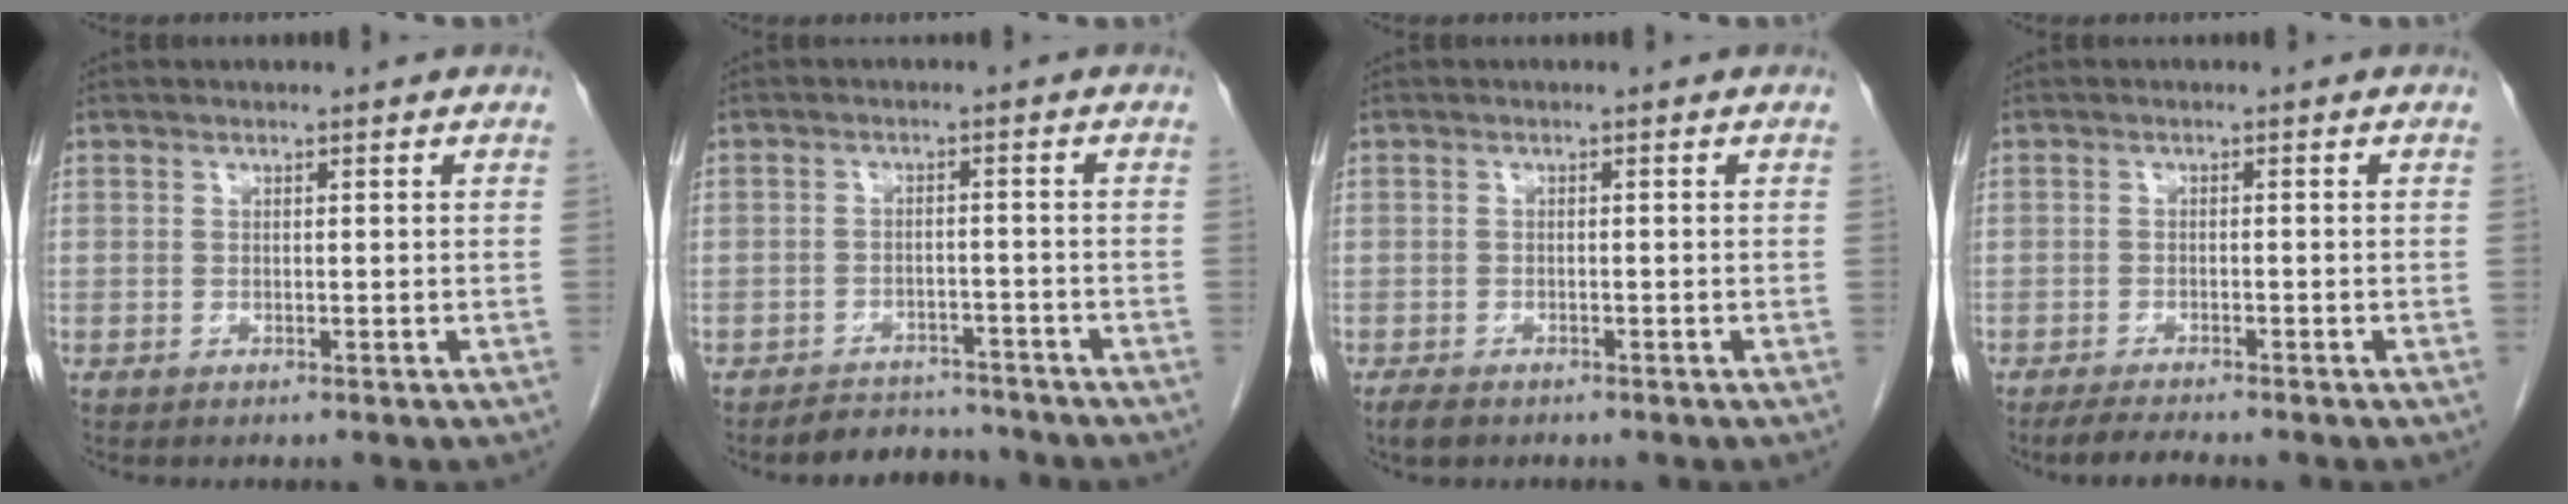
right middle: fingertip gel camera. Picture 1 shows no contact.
{"total": 5.1, "force": [-4.8, 1.7, -0.1], "torque": [0.011, 0.006, -0.073]}
{"total": 2.1, "force": [-1.6, 0.9, 1.0], "torque": [-0.024, -0.003, -0.024]}
{"total": 3.1, "force": [-2.8, 0.0, 1.3], "torque": [-0.028, -0.012, -0.049]}